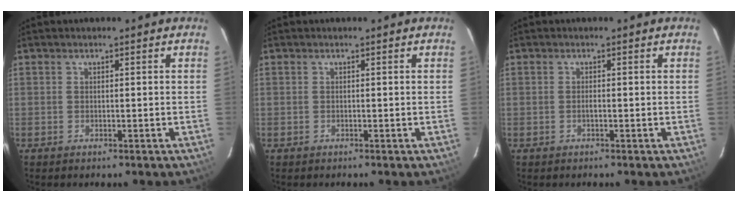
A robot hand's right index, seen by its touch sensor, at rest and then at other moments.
{"total": 0.0}
{"total": 0.7, "force": [-0.3, 0.1, 0.6], "torque": [-0.011, 0.001, -0.005]}